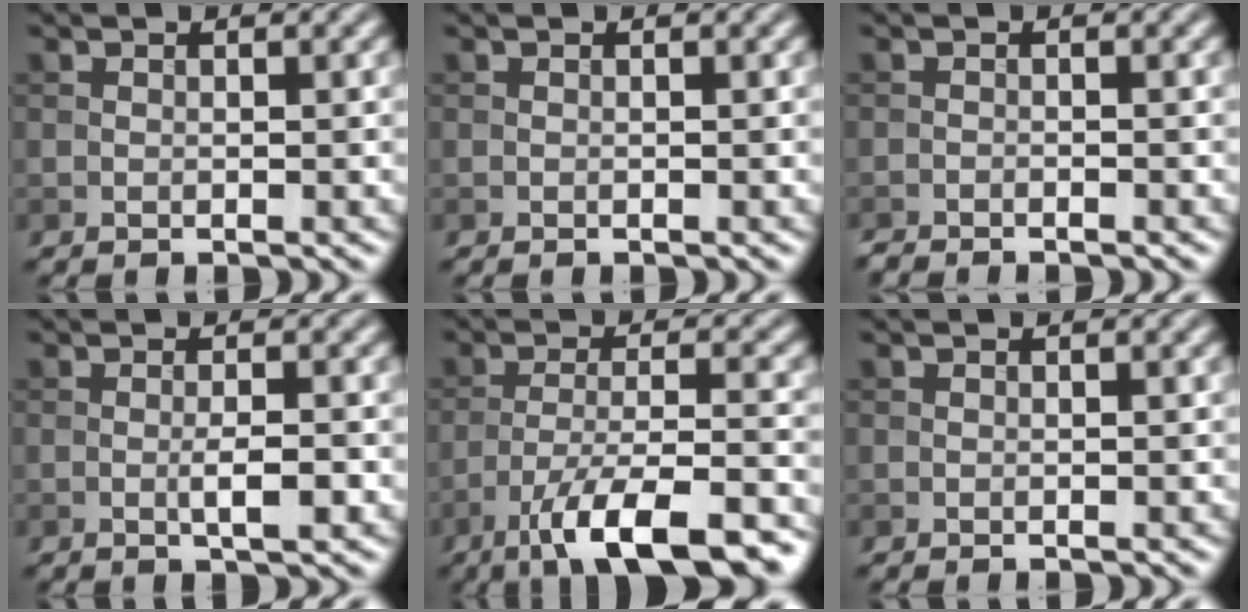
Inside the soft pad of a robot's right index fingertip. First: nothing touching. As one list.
[{"total": 0.0}, {"total": 1.4, "force": [-1.4, 0.0, 0.3], "torque": [-0.007, -0.004, -0.028]}, {"total": 2.1, "force": [-0.5, 0.3, 2.0], "torque": [-0.035, 0.000, -0.011]}, {"total": 10.8, "force": [-7.0, 2.6, 7.8], "torque": [-0.130, 0.001, -0.117]}, {"total": 0.0}]